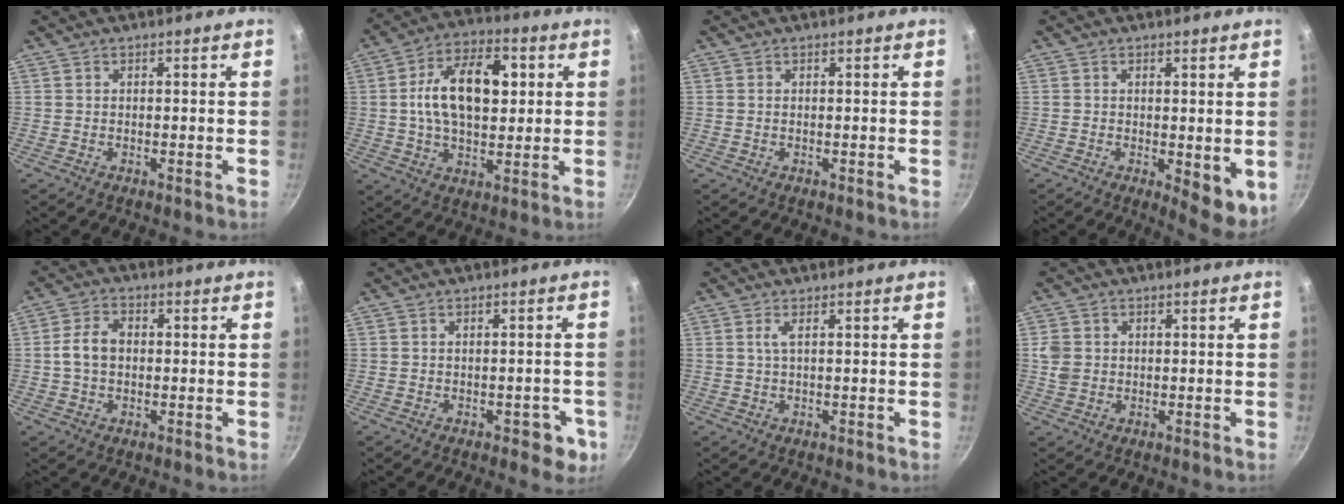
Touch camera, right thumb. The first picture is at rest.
{"total": 15.8, "force": [2.5, 9.0, 12.7], "torque": [-0.199, 0.012, 0.038]}
{"total": 0.0}
{"total": 6.2, "force": [-0.8, 2.2, 5.7], "torque": [-0.069, -0.018, -0.005]}
{"total": 5.6, "force": [0.0, 3.8, 4.1], "torque": [-0.081, 0.018, -0.005]}
{"total": 4.1, "force": [-1.9, 2.1, 3.0], "torque": [-0.016, 0.011, -0.021]}
{"total": 1.4, "force": [0.4, 0.2, 1.4], "torque": [-0.041, 0.006, 0.014]}
{"total": 3.7, "force": [0.2, 3.1, 2.0], "torque": [-0.036, 0.003, 0.007]}